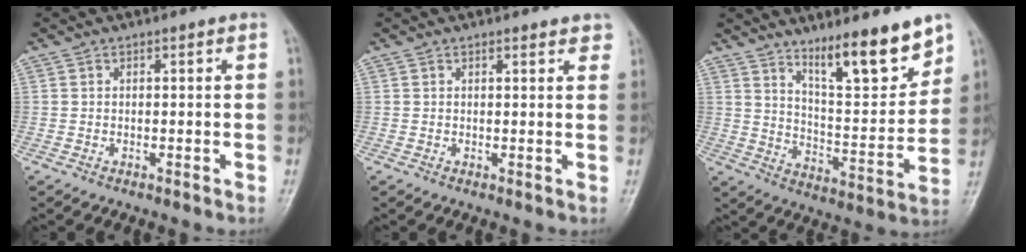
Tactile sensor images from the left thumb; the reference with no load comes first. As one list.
[{"total": 2.7, "force": [2.2, 0.9, 1.4], "torque": [0.000, -0.002, 0.020]}, {"total": 14.2, "force": [10.2, 3.0, 9.4], "torque": [-0.119, -0.078, 0.174]}]